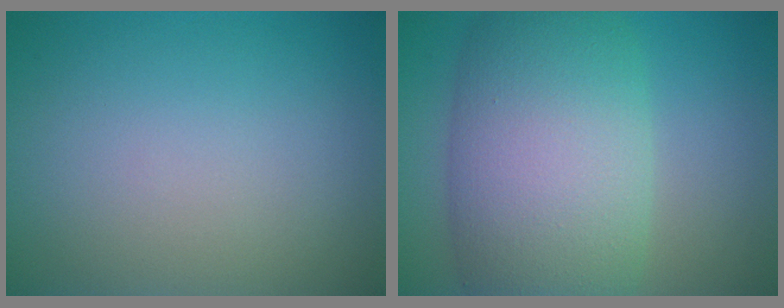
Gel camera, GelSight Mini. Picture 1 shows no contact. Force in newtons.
{"total": 11.3, "press": 11.3, "slide": 0.5}